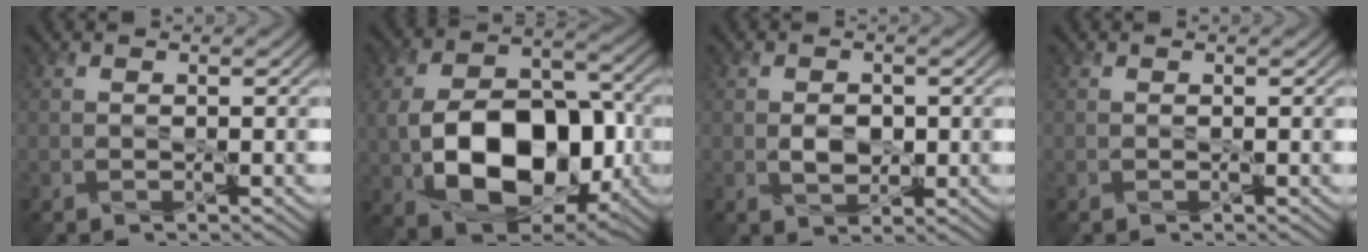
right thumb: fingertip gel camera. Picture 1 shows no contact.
{"total": 15.4, "force": [-3.1, 10.1, 11.2], "torque": [-0.207, -0.023, -0.050]}
{"total": 2.6, "force": [-0.2, 1.9, 1.7], "torque": [-0.036, -0.006, -0.003]}
{"total": 0.0}